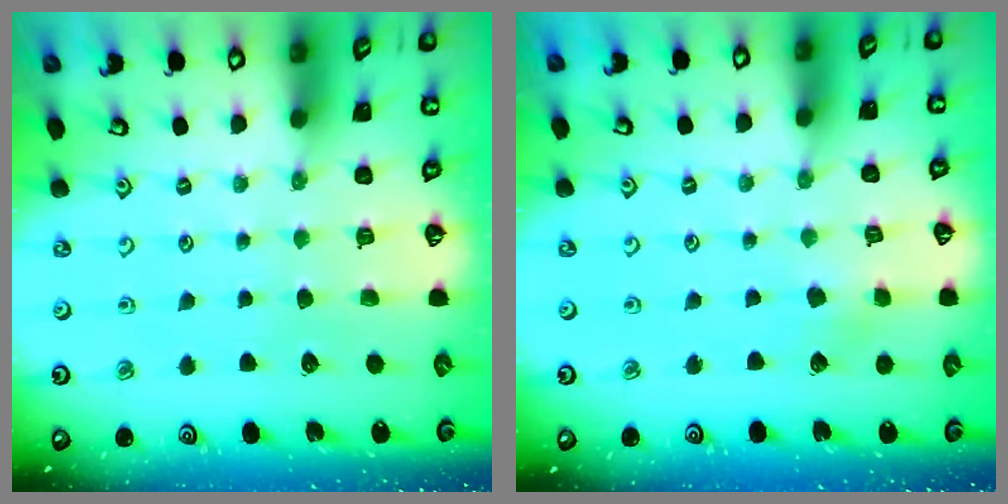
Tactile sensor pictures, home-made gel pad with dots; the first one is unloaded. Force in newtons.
{"total": 2.9, "press": 2.9, "slide": 0.4}